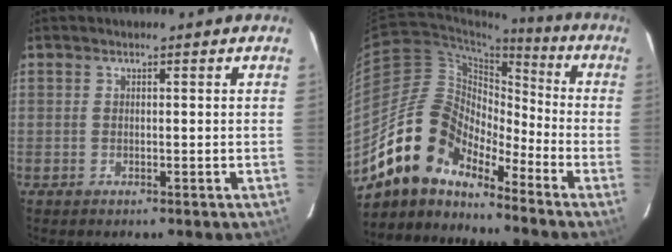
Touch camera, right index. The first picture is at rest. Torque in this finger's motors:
{"motor_torque": [1.02, -1.12, 0.54, -0.01]}